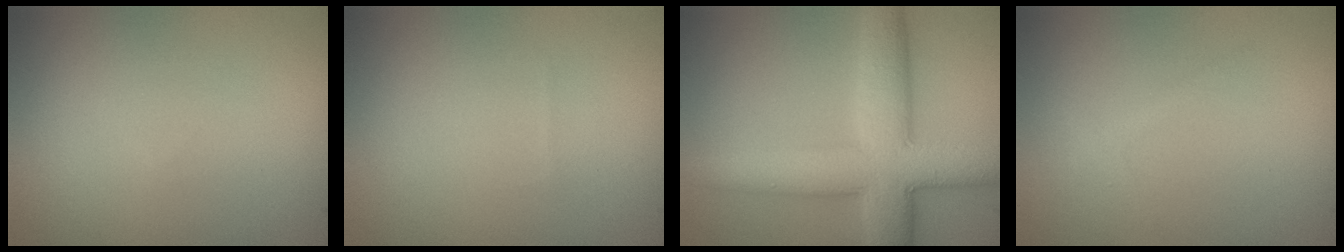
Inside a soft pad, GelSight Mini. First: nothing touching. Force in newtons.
{"total": 0.0}
{"total": 8.0, "press": 8.0, "slide": 0.2}
{"total": 0.9, "press": 0.9, "slide": 0.0}